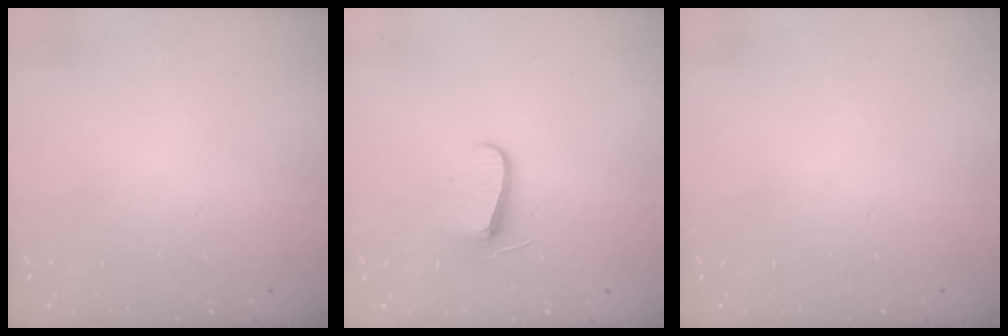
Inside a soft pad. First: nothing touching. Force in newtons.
{"total": 7.8, "press": 7.7, "slide": 0.4}
{"total": 0.0}